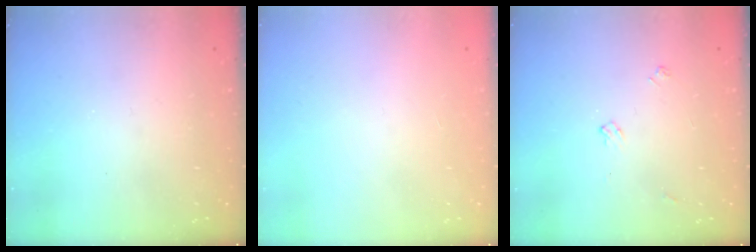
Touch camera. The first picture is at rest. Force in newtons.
{"total": 0.0}
{"total": 4.3, "press": 4.2, "slide": 0.7}